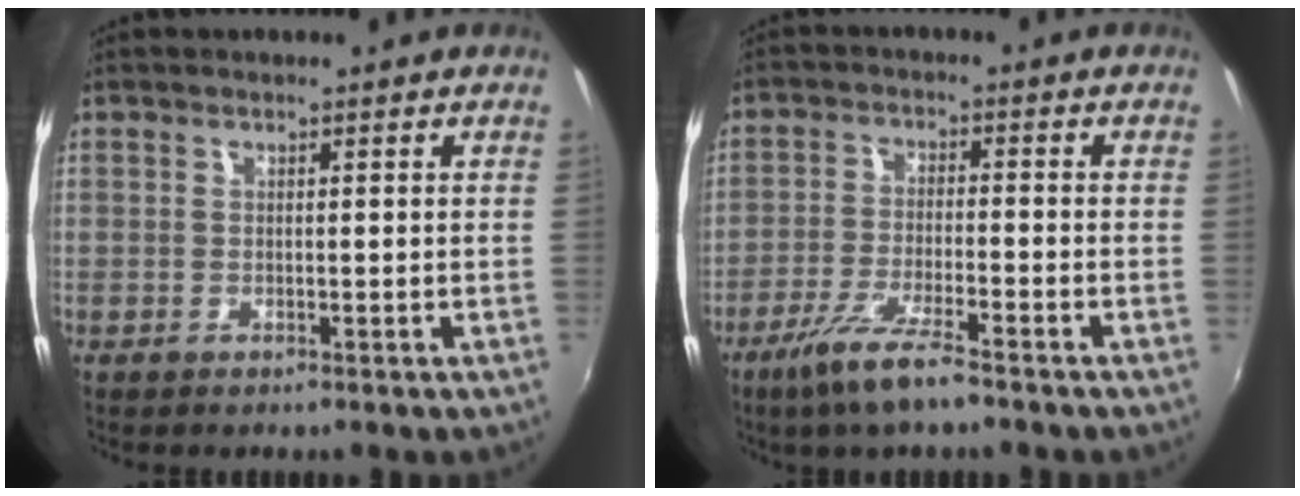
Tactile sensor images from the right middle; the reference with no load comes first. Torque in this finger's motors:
{"motor_torque": [1.15, -0.99, 0.52, 0.20]}